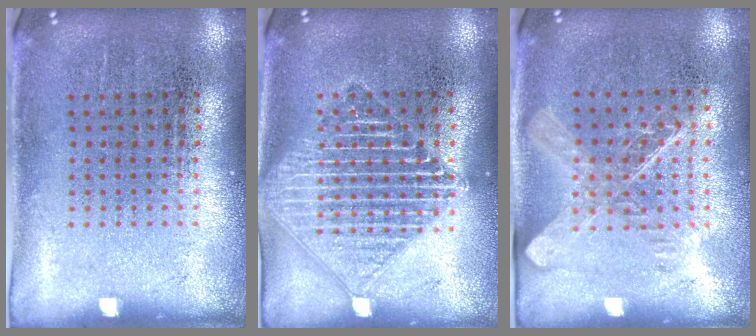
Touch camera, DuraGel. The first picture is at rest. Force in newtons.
{"total": 2.3, "press": 2.3, "slide": 0.4}
{"total": 1.5, "press": 1.3, "slide": 0.8}